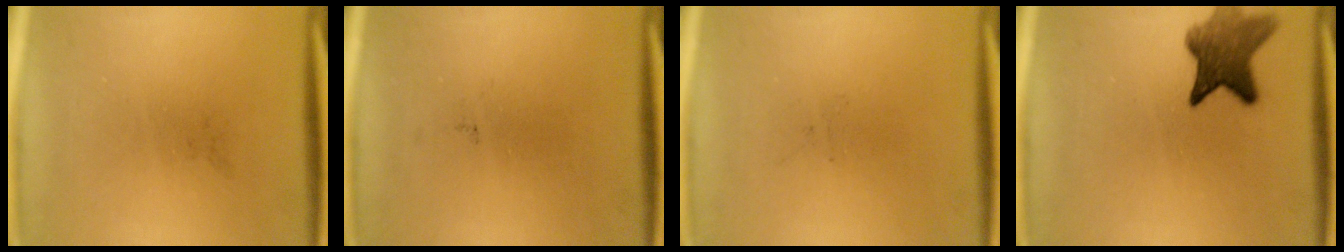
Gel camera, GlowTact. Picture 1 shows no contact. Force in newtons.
{"total": 0.0}
{"total": 0.0}
{"total": 7.1}